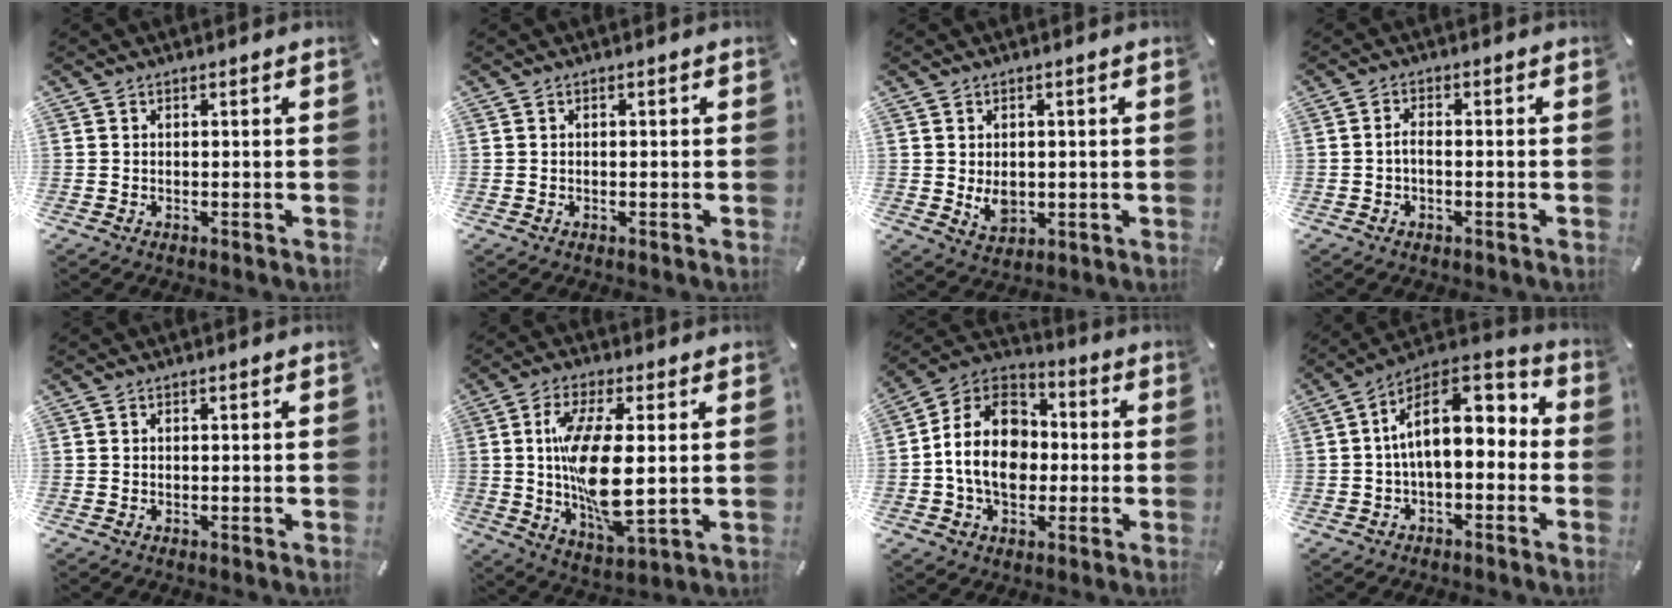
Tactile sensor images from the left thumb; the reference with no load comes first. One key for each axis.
{"total": 0.0}
{"total": 4.7, "fx": -0.2, "fy": 3.7, "fz": 2.9, "tx": -0.049, "ty": -0.006, "tz": -0.006}
{"total": 2.3, "fx": -0.8, "fy": 1.0, "fz": 2.0, "tx": -0.042, "ty": 0.002, "tz": -0.016}
{"total": 0.0}
{"total": 15.9, "fx": 1.4, "fy": 5.9, "fz": 14.7, "tx": -0.295, "ty": -0.021, "tz": 0.017}
{"total": 14.6, "fx": -2.1, "fy": 11.8, "fz": 8.3, "tx": -0.175, "ty": 0.025, "tz": -0.038}
{"total": 14.6, "fx": 1.8, "fy": 8.3, "fz": 11.9, "tx": -0.198, "ty": -0.006, "tz": 0.032}